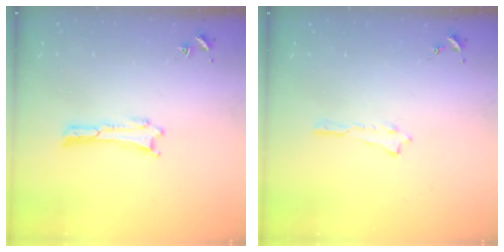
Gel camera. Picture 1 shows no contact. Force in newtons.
{"total": 0.0}